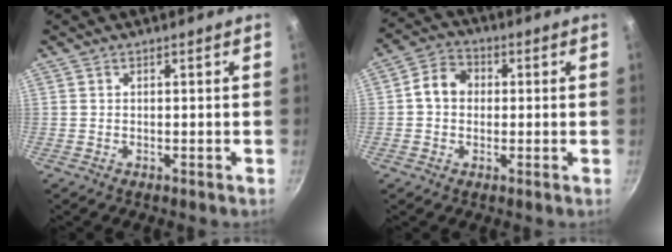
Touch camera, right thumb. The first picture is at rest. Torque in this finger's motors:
{"motor_torque": [0.64, 0.97, 0.76, 0.33, 0.07]}